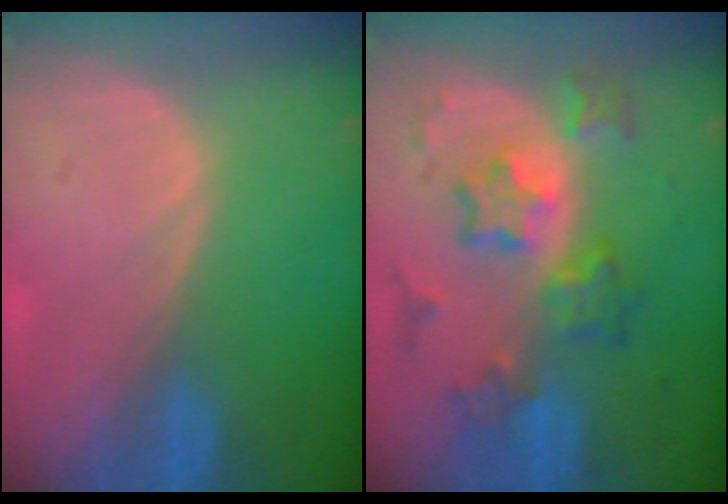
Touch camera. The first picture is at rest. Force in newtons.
{"total": 8.0, "press": 8.0, "slide": 0.5}